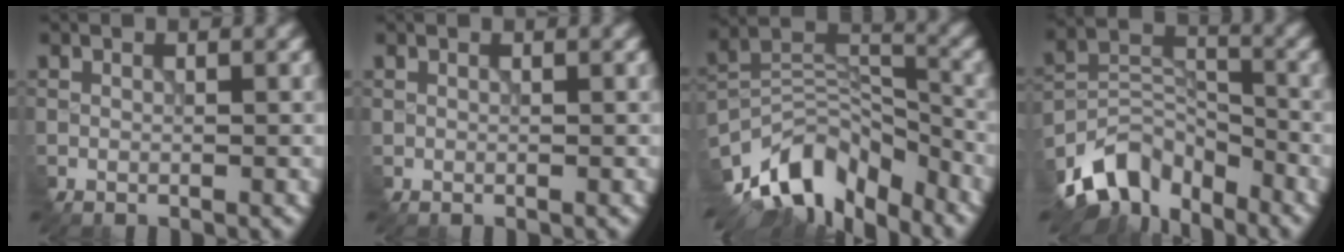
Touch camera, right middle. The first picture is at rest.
{"total": 0.0}
{"total": 9.7, "force": [-7.4, 4.4, 4.6], "torque": [-0.071, 0.002, -0.149]}
{"total": 7.8, "force": [-6.0, 4.1, 2.8], "torque": [-0.043, -0.005, -0.124]}